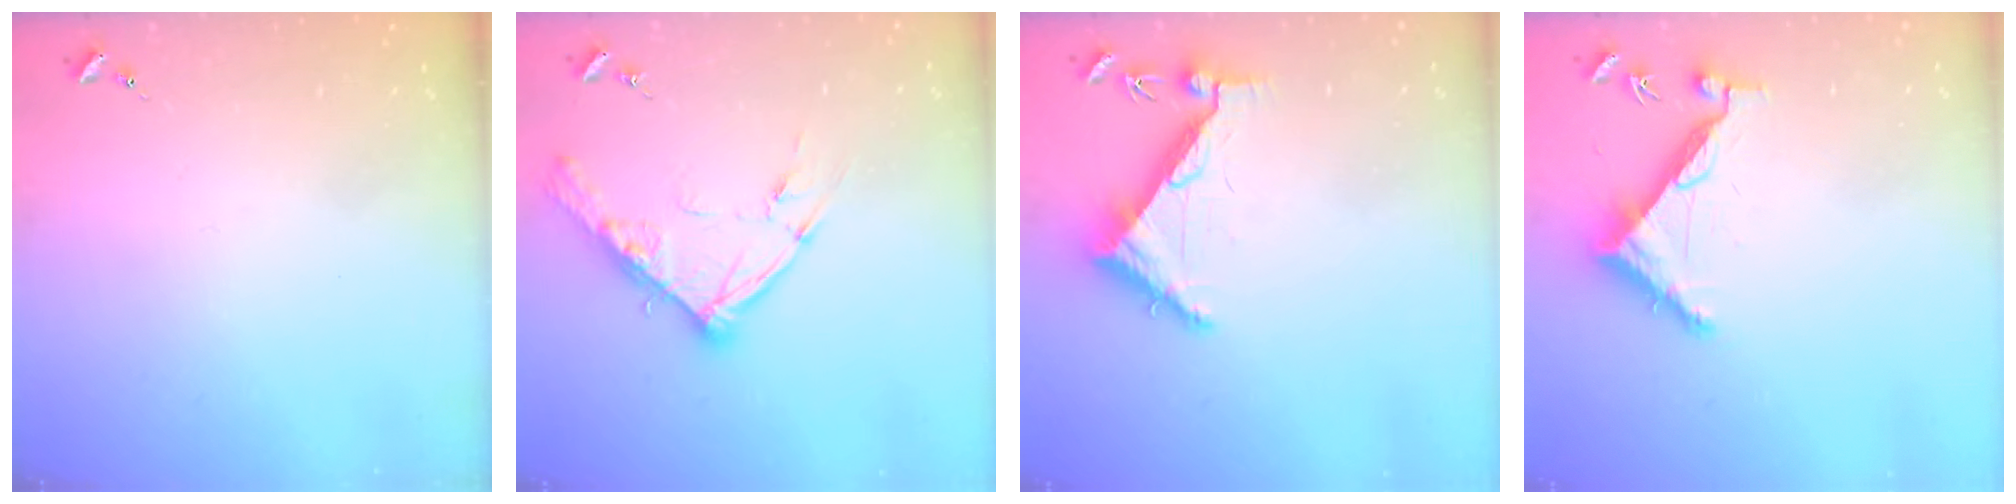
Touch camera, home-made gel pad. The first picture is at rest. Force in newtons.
{"total": 13.3, "press": 13.2, "slide": 1.2}
{"total": 6.7, "press": 6.7, "slide": 0.8}
{"total": 6.9, "press": 6.9, "slide": 0.3}